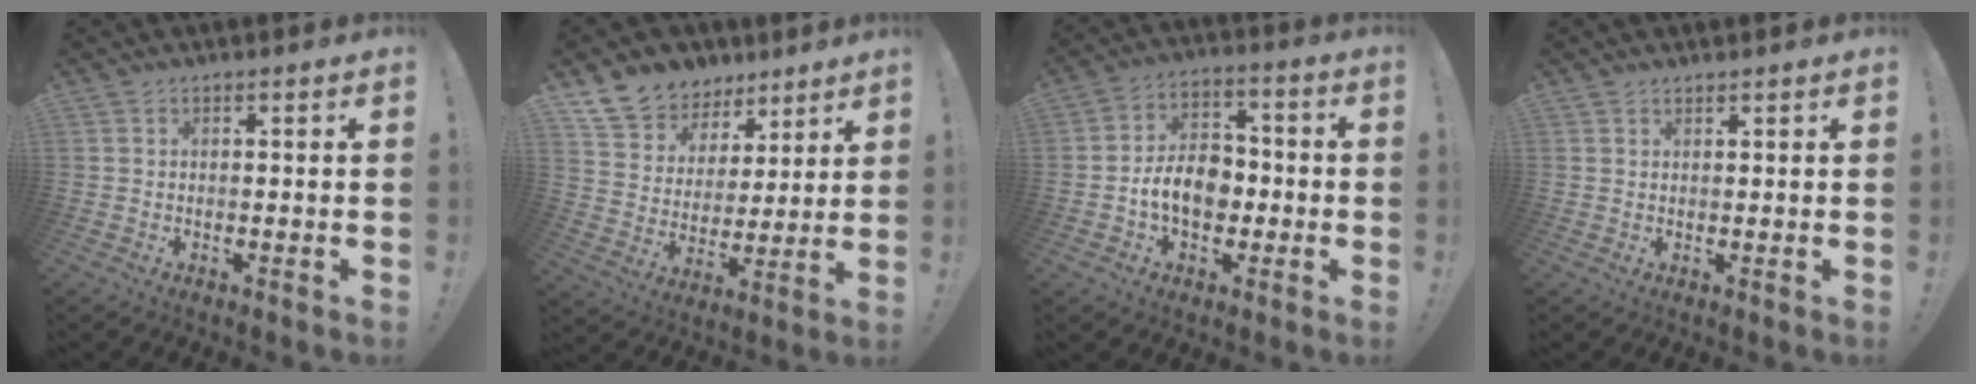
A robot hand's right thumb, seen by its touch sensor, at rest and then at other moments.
{"total": 11.8, "force": [8.6, 7.7, 2.2], "torque": [-0.042, -0.062, 0.166]}
{"total": 11.7, "force": [-2.3, 8.5, 7.7], "torque": [-0.137, 0.019, -0.040]}
{"total": 1.1, "force": [1.1, 0.2, -0.1], "torque": [0.011, -0.005, 0.020]}